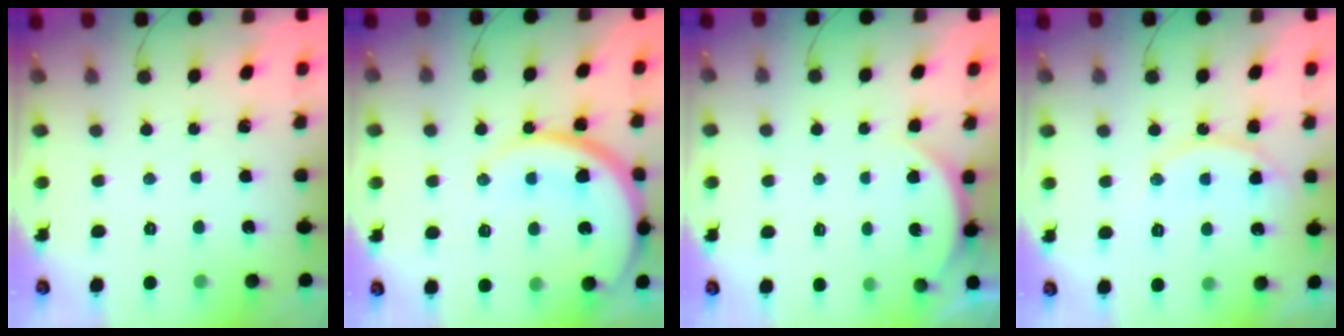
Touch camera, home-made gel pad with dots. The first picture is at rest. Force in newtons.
{"total": 17.0, "press": 16.9, "slide": 1.8}
{"total": 4.0, "press": 4.0, "slide": 0.5}
{"total": 13.4, "press": 13.4, "slide": 1.0}